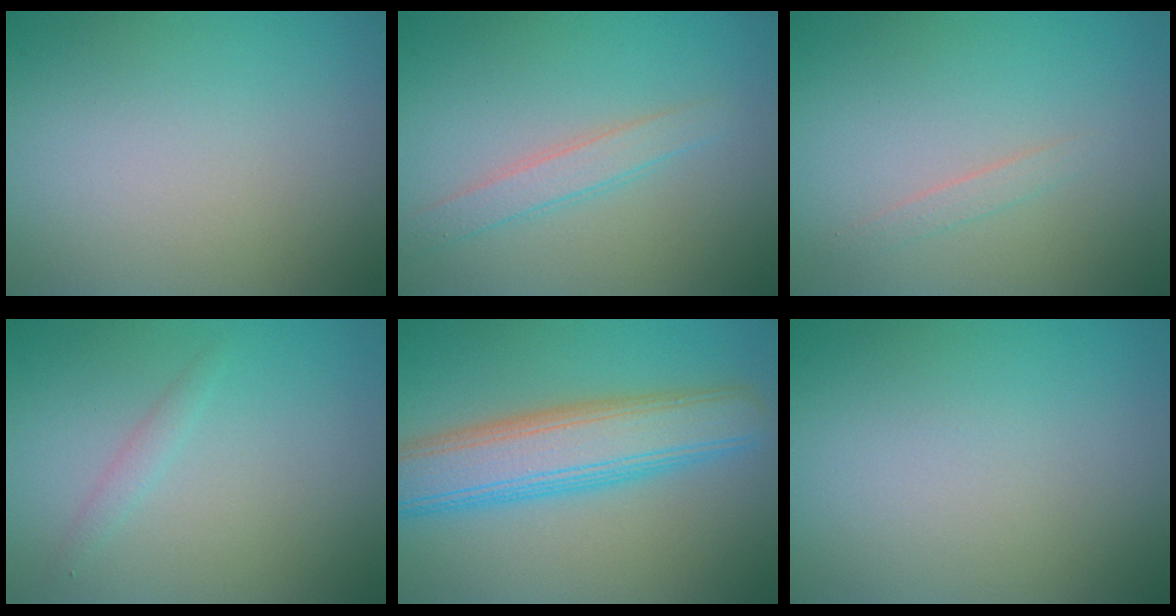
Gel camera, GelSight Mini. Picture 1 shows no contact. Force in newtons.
{"total": 2.0, "press": 2.0, "slide": 0.1}
{"total": 0.9, "press": 0.9, "slide": 0.0}
{"total": 0.9, "press": 0.9, "slide": 0.1}
{"total": 7.6, "press": 7.6, "slide": 0.2}
{"total": 0.0}